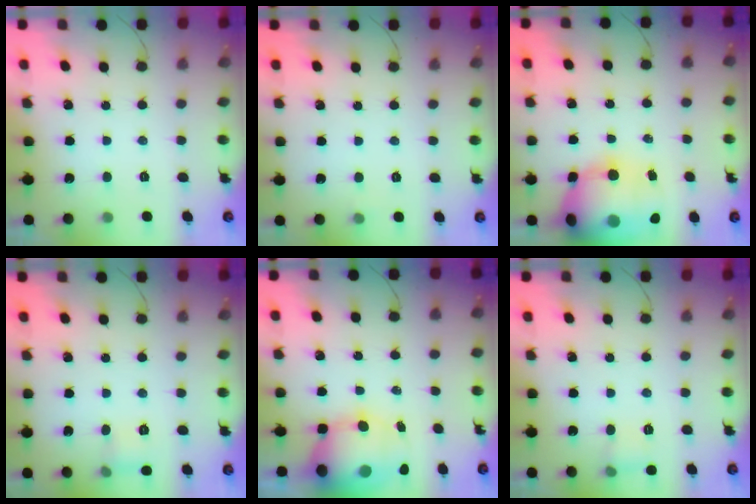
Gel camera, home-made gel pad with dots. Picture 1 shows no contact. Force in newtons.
{"total": 2.7, "press": 2.0, "slide": 1.8}
{"total": 21.4, "press": 20.8, "slide": 5.2}
{"total": 6.1, "press": 5.8, "slide": 2.1}
{"total": 11.5, "press": 11.1, "slide": 3.1}
{"total": 6.2, "press": 5.7, "slide": 2.3}